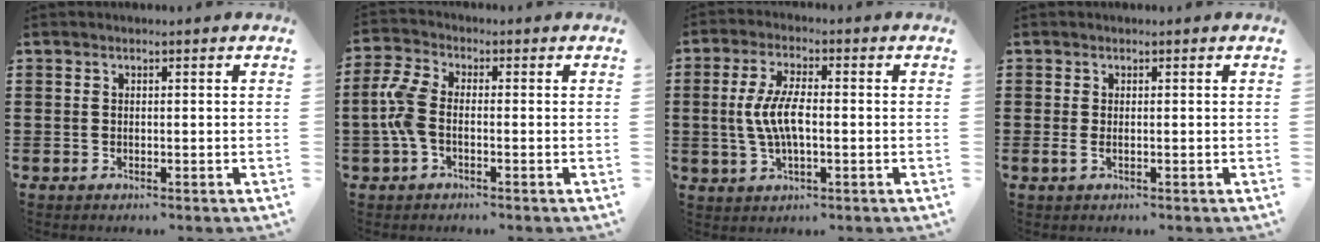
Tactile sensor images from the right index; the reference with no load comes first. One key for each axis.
{"total": 5.2, "fx": -0.9, "fy": 2.7, "fz": 4.3, "tx": -0.112, "ty": -0.001, "tz": -0.025}
{"total": 6.6, "fx": -0.5, "fy": 2.3, "fz": 6.1, "tx": -0.138, "ty": -0.004, "tz": -0.018}
{"total": 0.9, "fx": -0.1, "fy": 0.2, "fz": 0.9, "tx": -0.018, "ty": -0.002, "tz": -0.001}